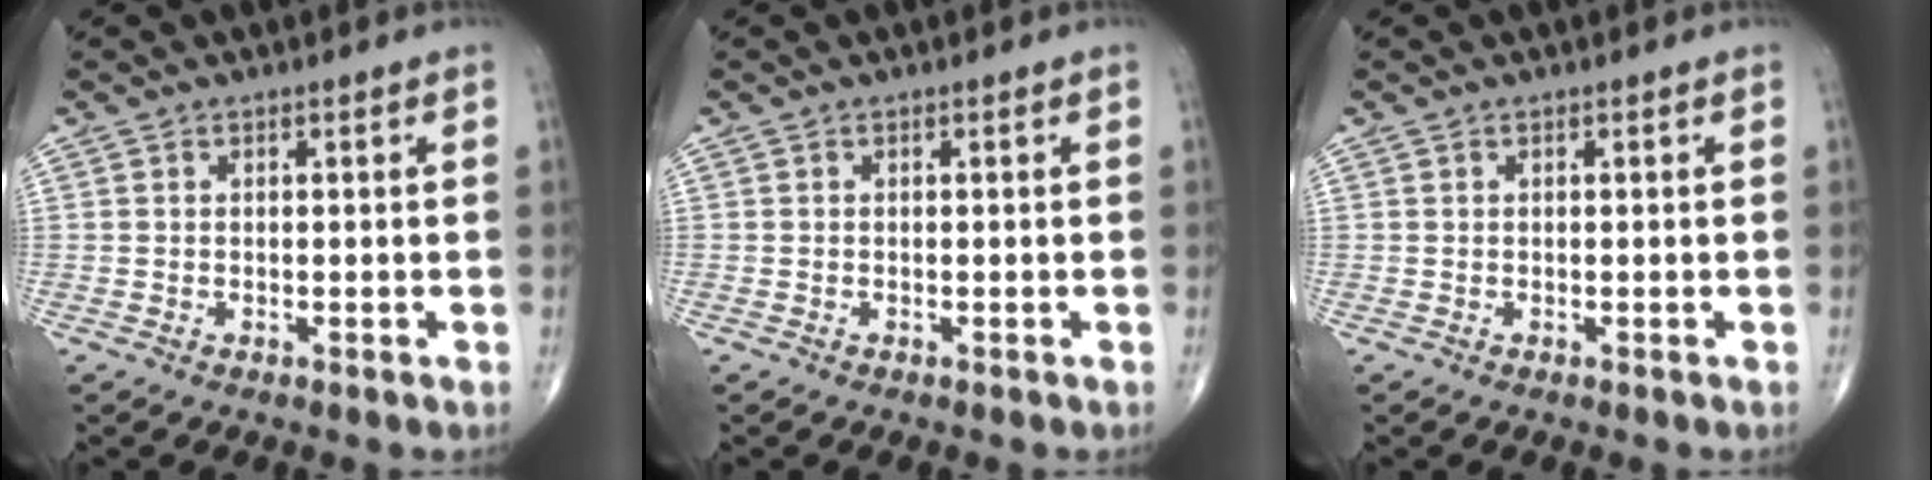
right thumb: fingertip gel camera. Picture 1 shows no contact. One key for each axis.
{"total": 0.0}
{"total": 0.0}